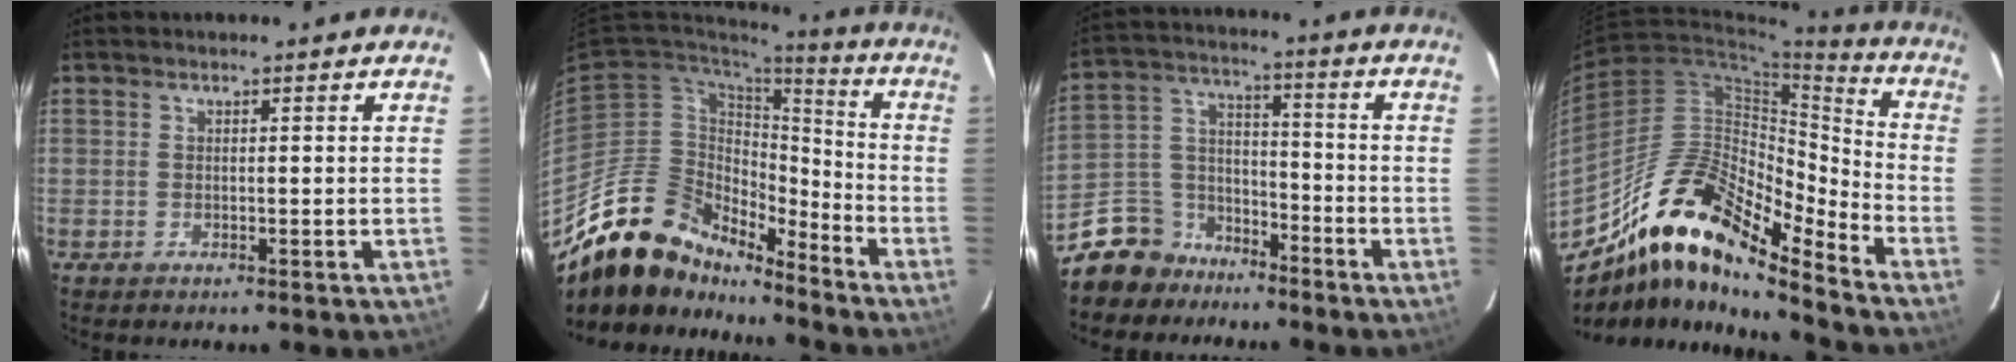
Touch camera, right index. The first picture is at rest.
{"total": 17.2, "force": [-14.8, 7.2, 4.9], "torque": [-0.093, 0.025, -0.262]}
{"total": 10.4, "force": [-7.9, 6.7, 1.3], "torque": [-0.047, 0.055, -0.142]}
{"total": 17.3, "force": [-13.4, 4.0, 10.2], "torque": [-0.166, 0.006, -0.258]}